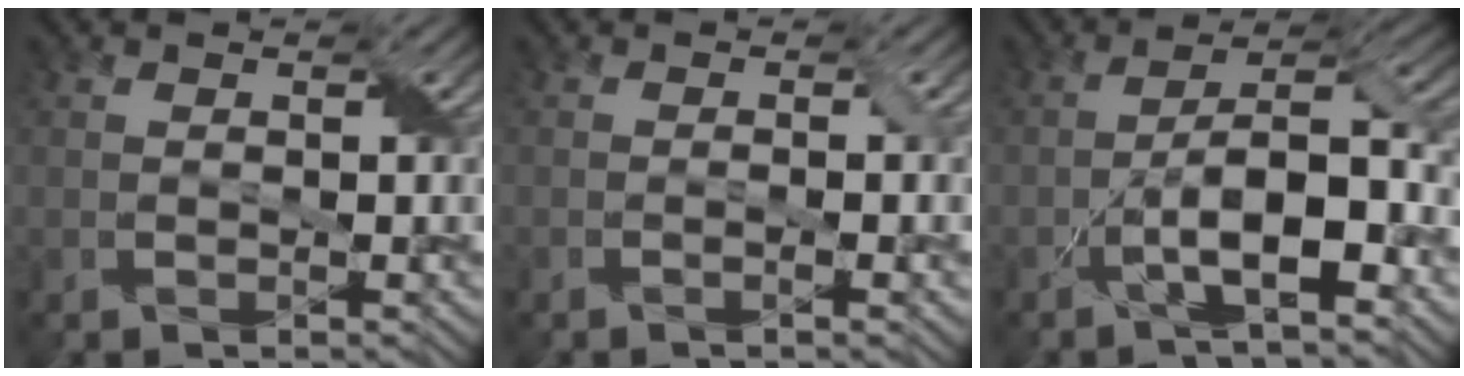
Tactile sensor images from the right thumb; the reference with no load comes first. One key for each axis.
{"total": 1.6, "fx": -0.5, "fy": 0.0, "fz": 1.5, "tx": -0.029, "ty": 0.004, "tz": -0.010}
{"total": 9.3, "fx": -3.9, "fy": 2.9, "fz": 7.9, "tx": -0.136, "ty": 0.011, "tz": -0.074}